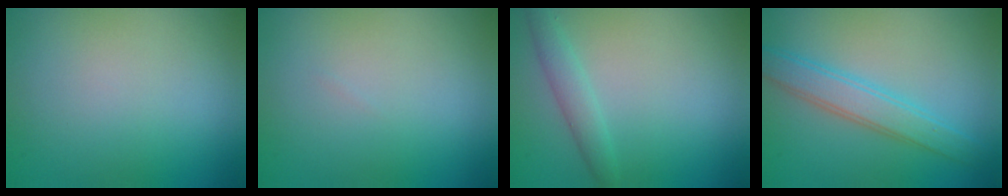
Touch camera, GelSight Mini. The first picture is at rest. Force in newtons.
{"total": 0.0}
{"total": 2.0, "press": 2.0, "slide": 0.3}
{"total": 3.6, "press": 3.6, "slide": 0.2}